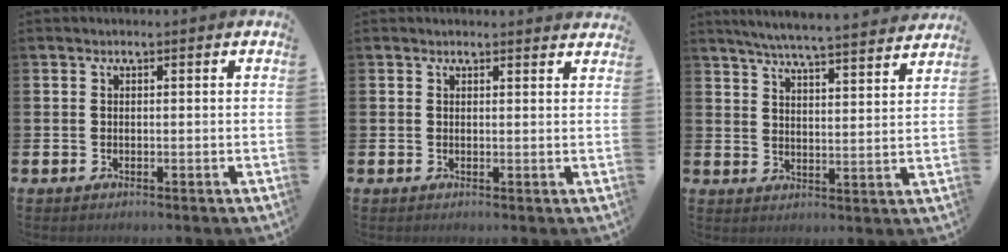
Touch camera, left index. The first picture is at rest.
{"total": 1.0, "force": [1.0, 0.0, 0.1], "torque": [0.008, -0.005, 0.016]}
{"total": 6.1, "force": [5.9, -0.3, 1.5], "torque": [-0.044, -0.042, 0.102]}